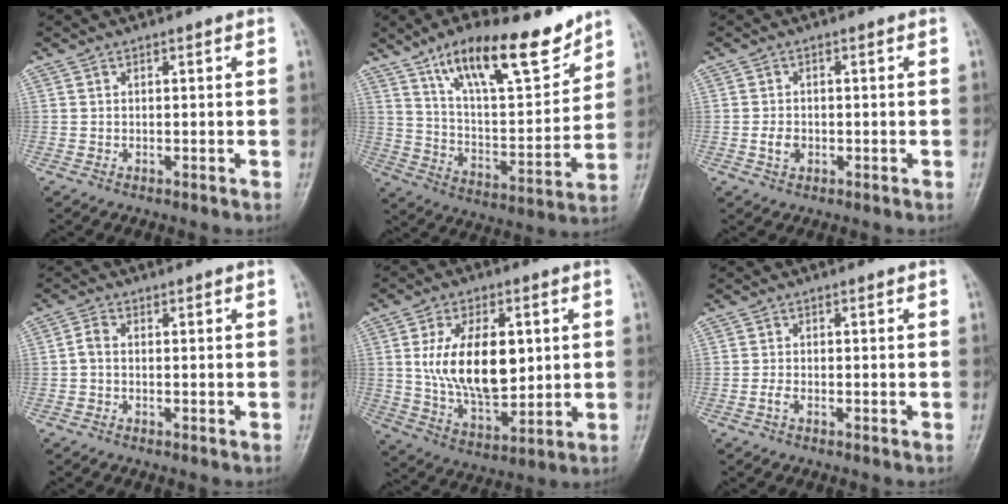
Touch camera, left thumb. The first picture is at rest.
{"total": 19.2, "force": [13.2, 6.3, 12.5], "torque": [-0.165, -0.069, 0.229]}
{"total": 2.5, "force": [-0.7, 1.9, 1.5], "torque": [-0.024, 0.004, -0.014]}
{"total": 1.6, "force": [-0.3, 1.0, 1.2], "torque": [-0.023, 0.003, -0.014]}
{"total": 16.0, "force": [2.4, 9.2, 12.8], "torque": [-0.194, -0.018, 0.050]}
{"total": 1.2, "force": [-0.7, 0.5, 0.8], "torque": [-0.021, 0.001, -0.018]}